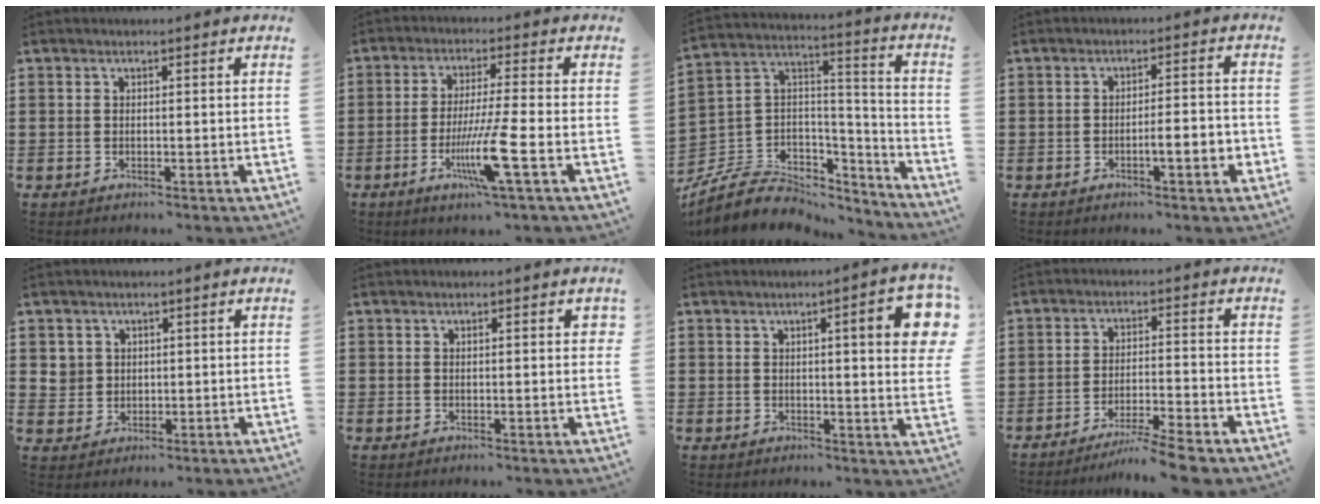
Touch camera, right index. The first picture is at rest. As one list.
[{"total": 9.4, "force": [-3.4, 0.1, 8.8], "torque": [-0.172, -0.021, -0.065]}, {"total": 7.1, "force": [-4.8, 5.0, 1.6], "torque": [-0.052, 0.002, -0.090]}, {"total": 4.2, "force": [-1.6, 0.5, 3.8], "torque": [-0.062, -0.001, -0.028]}, {"total": 3.1, "force": [1.1, 2.8, 0.5], "torque": [-0.023, 0.010, 0.021]}, {"total": 1.0, "force": [0.3, 0.2, 1.0], "torque": [-0.020, 0.002, 0.005]}, {"total": 7.8, "force": [2.5, 1.2, 7.2], "torque": [-0.104, -0.003, 0.034]}, {"total": 5.7, "force": [-5.1, -0.4, 2.5], "torque": [-0.047, -0.014, -0.099]}]